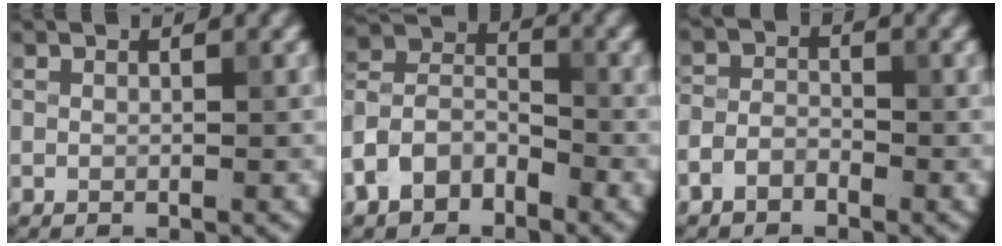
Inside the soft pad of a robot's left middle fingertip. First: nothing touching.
{"total": 5.3, "force": [-3.1, 3.5, 2.6], "torque": [-0.052, 0.006, -0.072]}
{"total": 2.2, "force": [-1.5, 1.4, 0.9], "torque": [-0.015, 0.006, -0.038]}